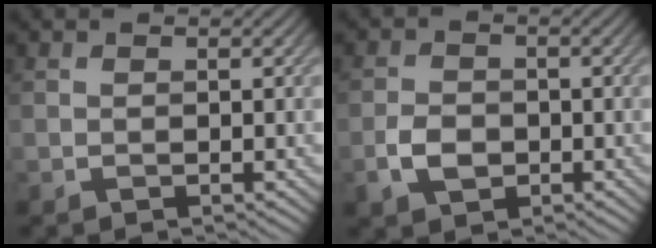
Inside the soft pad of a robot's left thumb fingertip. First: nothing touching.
{"total": 3.5, "force": [-1.2, 2.5, 2.1], "torque": [-0.047, -0.003, -0.027]}